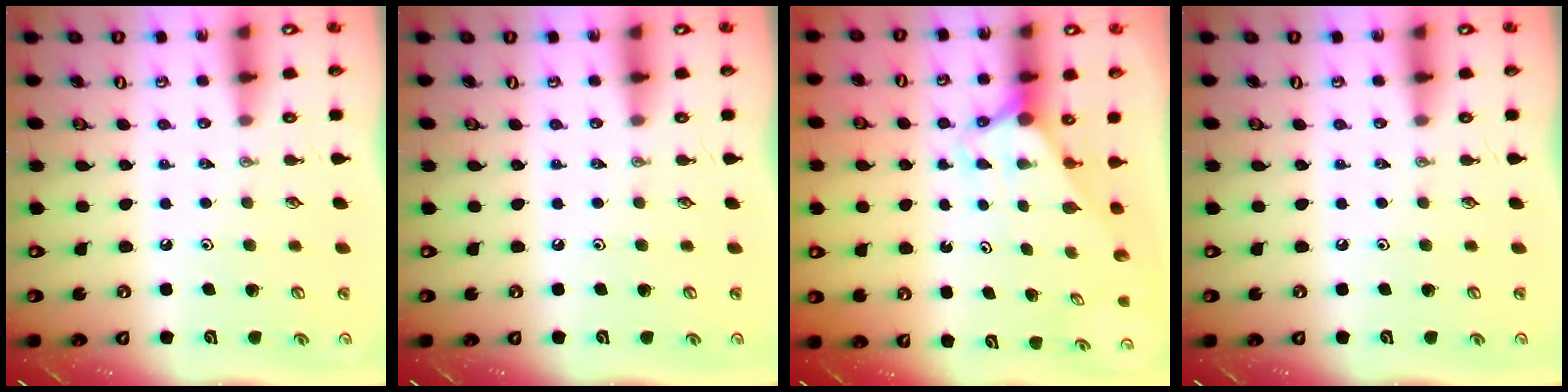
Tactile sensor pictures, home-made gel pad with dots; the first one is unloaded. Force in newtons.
{"total": 0.0}
{"total": 2.9, "press": 2.9, "slide": 0.0}
{"total": 0.0}